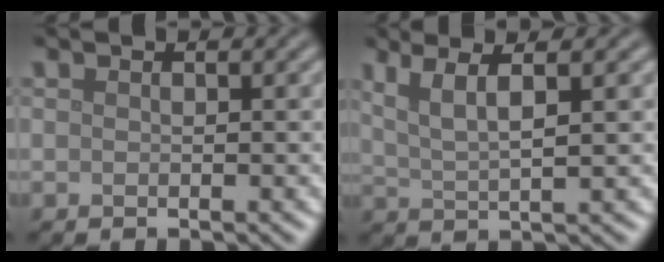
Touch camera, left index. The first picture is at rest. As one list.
[{"total": 3.8, "force": [1.7, 0.8, 3.2], "torque": [-0.058, 0.003, 0.035]}]